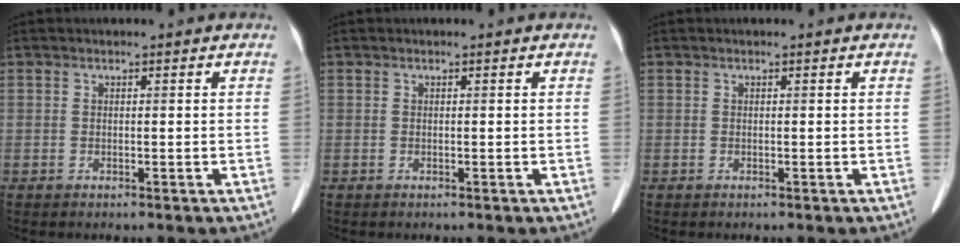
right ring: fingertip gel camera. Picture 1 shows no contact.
{"total": 0.0}
{"total": 0.0}